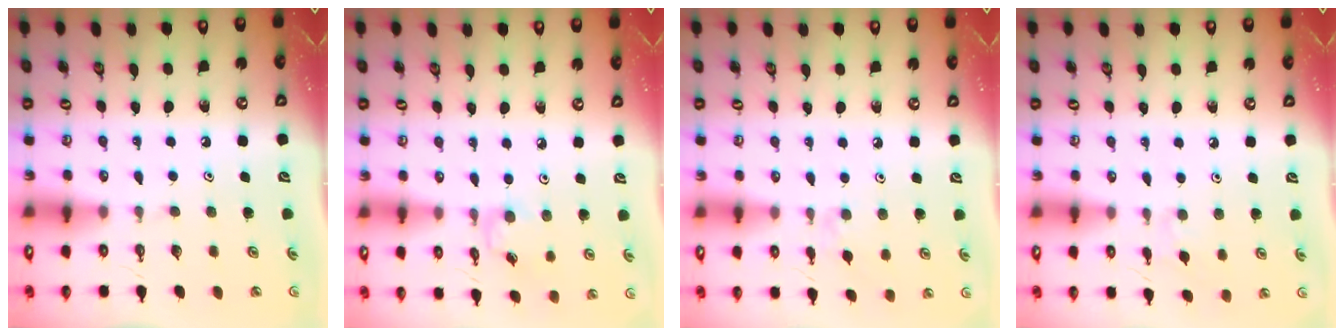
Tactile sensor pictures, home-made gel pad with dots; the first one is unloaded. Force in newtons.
{"total": 2.7, "press": 2.7, "slide": 0.5}
{"total": 1.5, "press": 1.4, "slide": 0.4}
{"total": 2.9, "press": 2.9, "slide": 0.6}